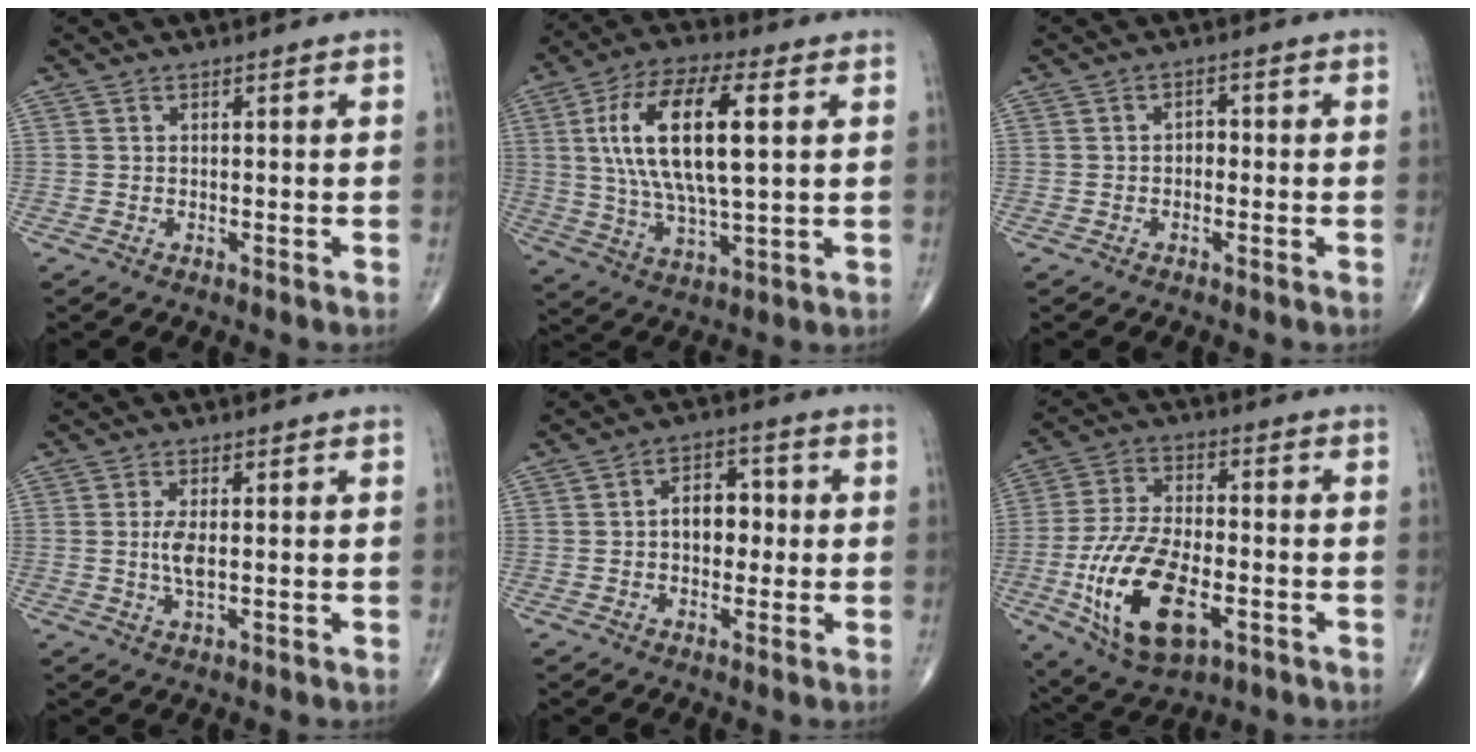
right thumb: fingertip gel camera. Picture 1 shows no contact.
{"total": 19.1, "force": [4.1, 7.2, 17.2], "torque": [-0.323, 0.002, 0.071]}
{"total": 1.8, "force": [-0.4, 1.3, 1.2], "torque": [-0.005, 0.008, -0.013]}
{"total": 3.7, "force": [0.1, 1.3, 3.5], "torque": [-0.077, -0.007, 0.001]}
{"total": 6.5, "force": [-0.1, 4.5, 4.8], "torque": [-0.046, 0.017, -0.010]}
{"total": 18.7, "force": [-5.8, 9.4, 15.1], "torque": [-0.285, 0.011, -0.095]}